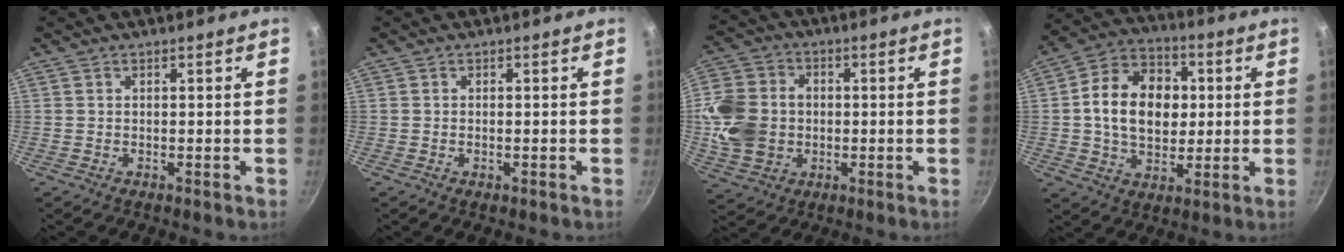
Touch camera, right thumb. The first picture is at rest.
{"total": 0.7, "force": [-0.3, 0.2, 0.6], "torque": [-0.010, 0.001, -0.004]}
{"total": 14.0, "force": [-0.6, 11.4, 8.1], "torque": [-0.142, 0.014, -0.012]}
{"total": 16.1, "force": [1.4, 11.8, 11.0], "torque": [-0.147, 0.017, 0.014]}